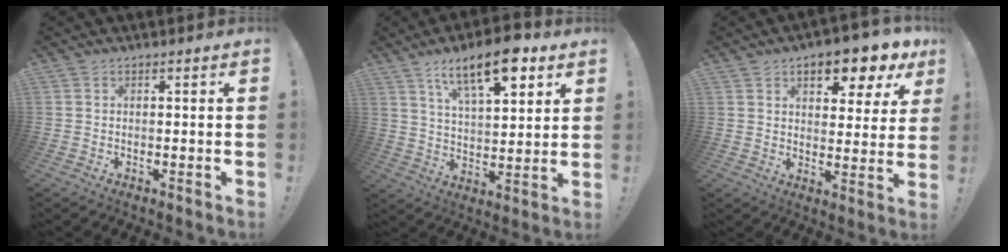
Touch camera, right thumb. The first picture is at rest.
{"total": 15.5, "force": [8.6, 5.9, 11.5], "torque": [-0.175, -0.034, 0.140]}
{"total": 9.3, "force": [5.4, 4.2, 6.3], "torque": [-0.075, -0.035, 0.088]}